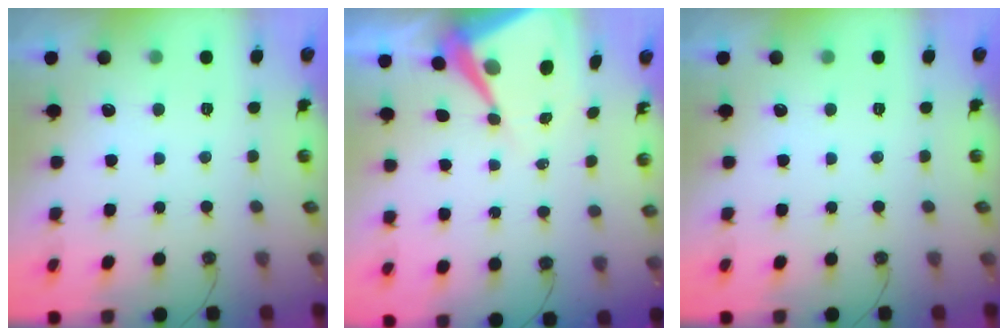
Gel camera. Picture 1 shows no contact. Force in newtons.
{"total": 10.0, "press": 10.0, "slide": 0.9}
{"total": 0.0}